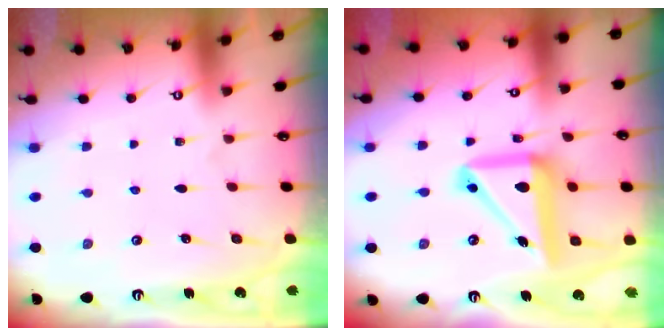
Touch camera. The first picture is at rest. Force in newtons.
{"total": 15.1, "press": 15.0, "slide": 2.3}